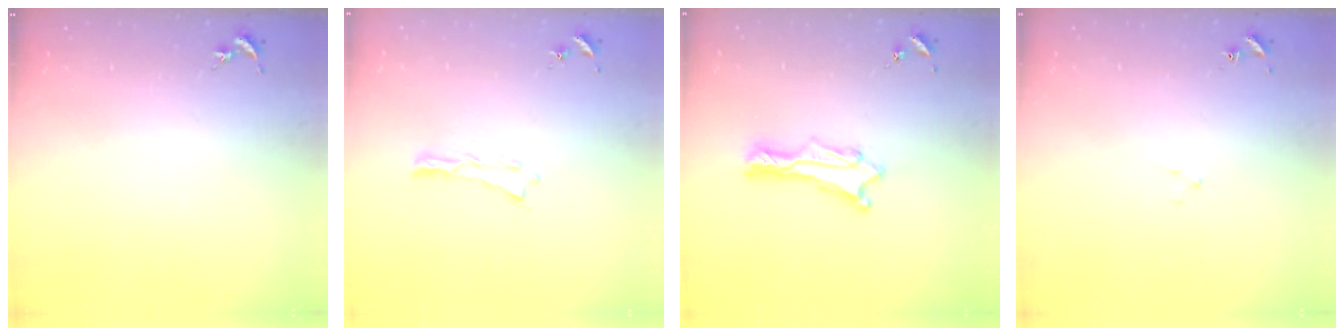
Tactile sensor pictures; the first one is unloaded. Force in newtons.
{"total": 0.0}
{"total": 1.3, "press": 1.2, "slide": 0.1}
{"total": 1.5, "press": 1.5, "slide": 0.2}